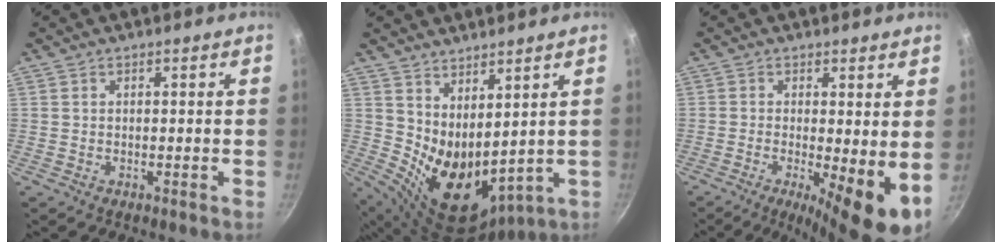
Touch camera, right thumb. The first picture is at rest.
{"total": 12.3, "force": [4.4, 6.7, 9.3], "torque": [-0.124, -0.053, 0.100]}
{"total": 9.7, "force": [-1.2, 2.4, 9.3], "torque": [-0.133, -0.010, -0.017]}